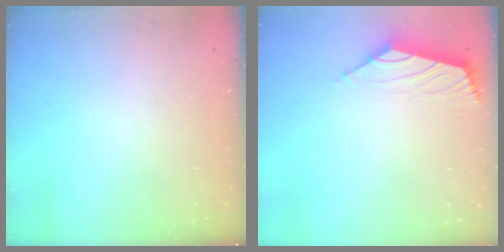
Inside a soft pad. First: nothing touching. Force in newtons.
{"total": 2.3, "press": 2.2, "slide": 0.6}